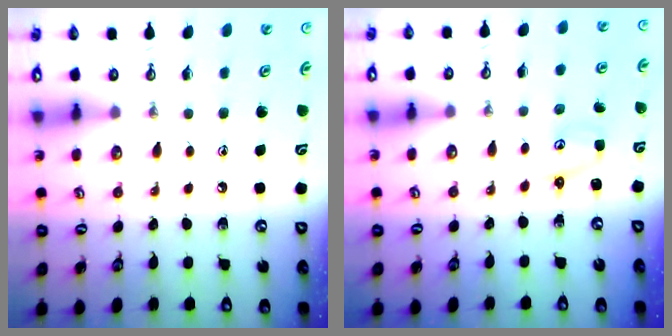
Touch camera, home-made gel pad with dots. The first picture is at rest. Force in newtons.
{"total": 2.1, "press": 2.0, "slide": 0.3}